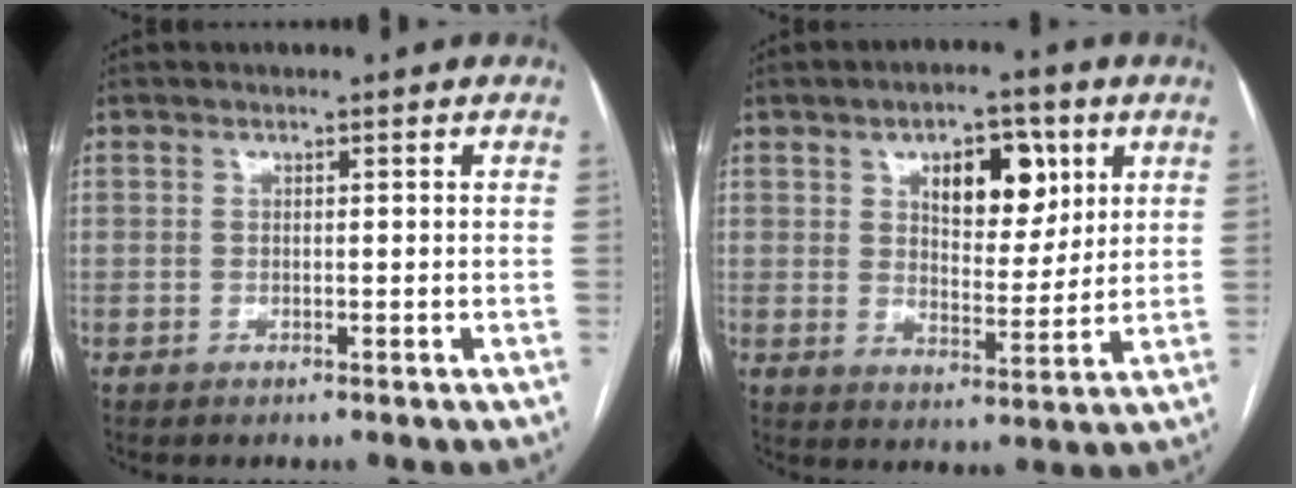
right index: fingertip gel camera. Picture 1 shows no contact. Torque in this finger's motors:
{"motor_torque": [0.83, 0.72, 0.16, 0.07]}